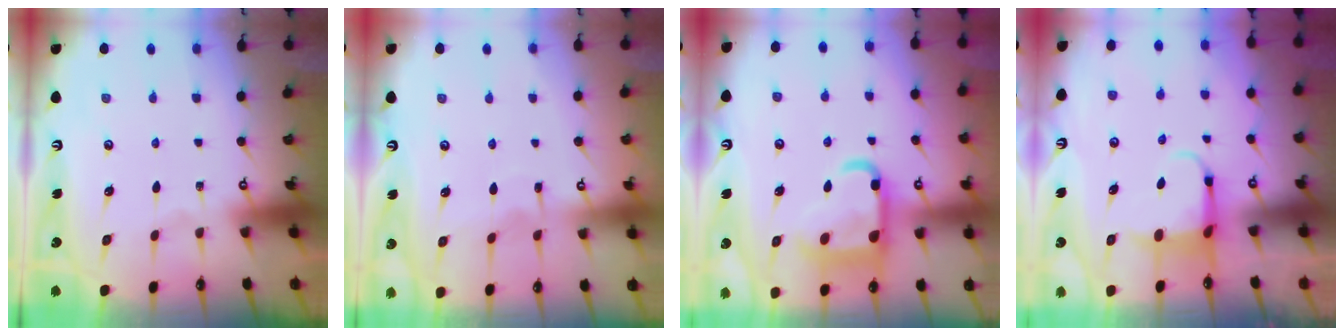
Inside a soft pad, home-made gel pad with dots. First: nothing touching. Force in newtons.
{"total": 4.7, "press": 4.7, "slide": 0.5}
{"total": 15.7, "press": 15.6, "slide": 1.6}
{"total": 4.5, "press": 4.4, "slide": 1.2}